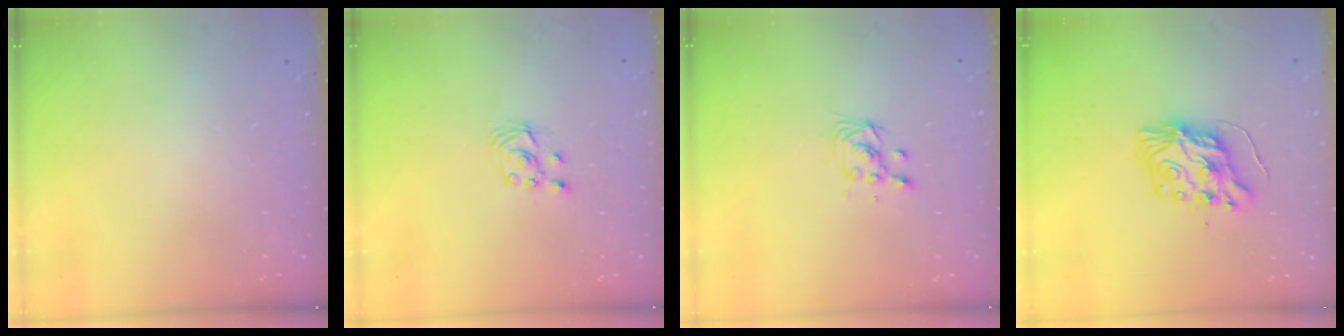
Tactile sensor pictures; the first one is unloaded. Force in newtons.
{"total": 3.9, "press": 3.9, "slide": 0.4}
{"total": 3.4, "press": 3.4, "slide": 0.2}
{"total": 8.2, "press": 8.2, "slide": 0.6}